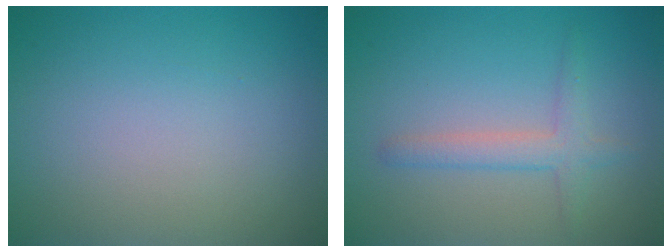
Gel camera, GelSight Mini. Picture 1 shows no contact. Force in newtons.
{"total": 2.4, "press": 2.4, "slide": 0.0}